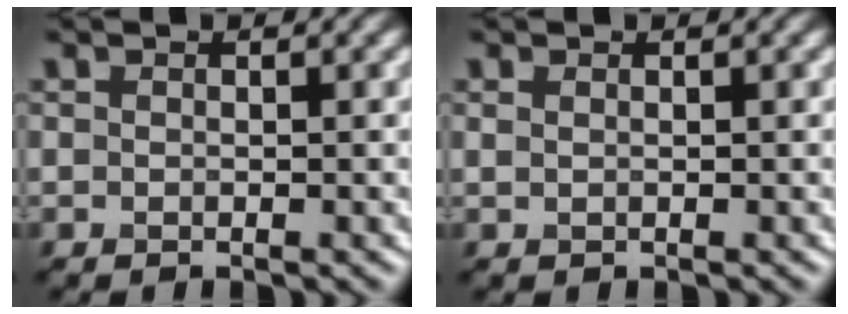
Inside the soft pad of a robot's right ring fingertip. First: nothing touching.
{"total": 0.6, "force": [0.4, 0.3, 0.4], "torque": [-0.009, -0.003, 0.004]}